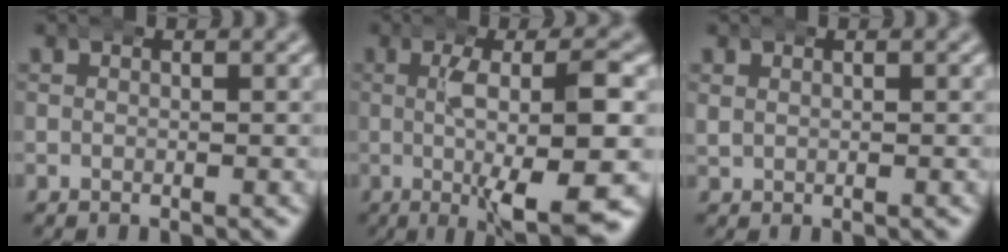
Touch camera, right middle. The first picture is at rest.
{"total": 7.7, "force": [-1.4, 1.2, 7.4], "torque": [-0.109, -0.011, -0.020]}
{"total": 1.5, "force": [0.8, 1.1, 0.7], "torque": [-0.013, 0.007, 0.012]}